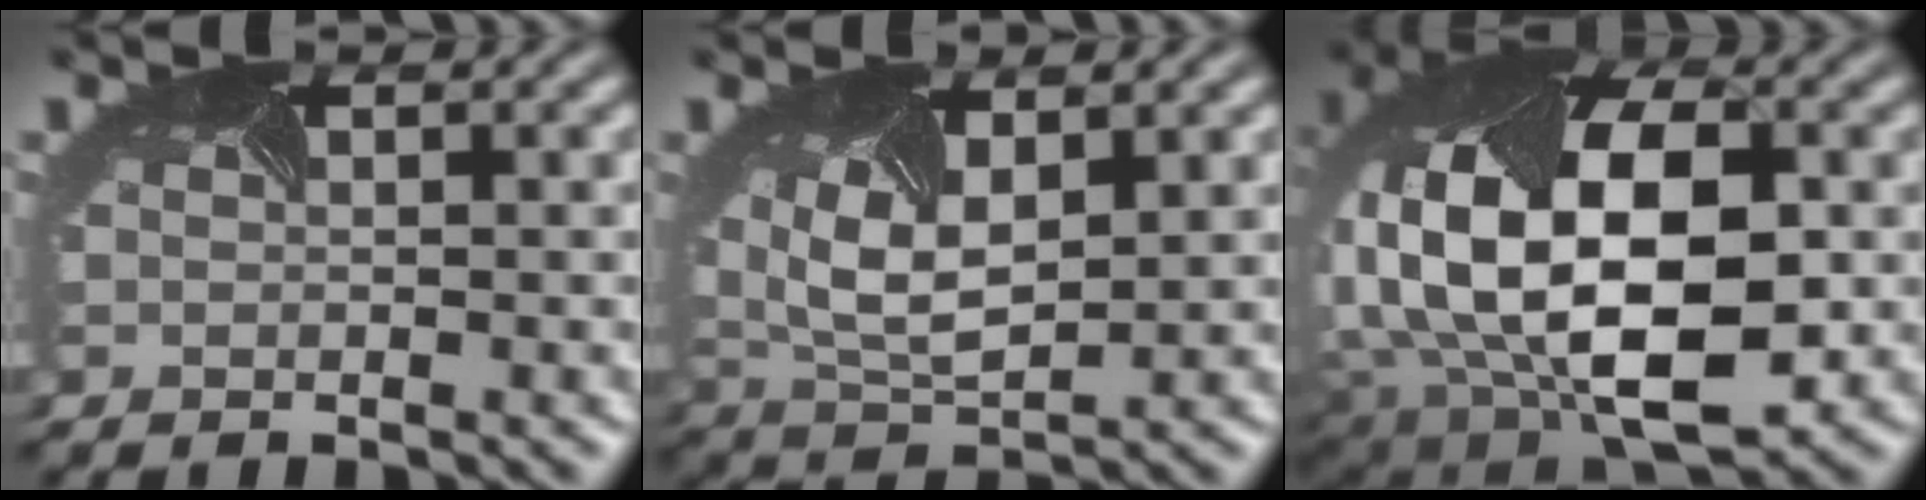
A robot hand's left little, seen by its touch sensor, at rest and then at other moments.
{"total": 6.3, "force": [1.5, 3.3, 5.1], "torque": [-0.113, -0.006, 0.029]}
{"total": 17.0, "force": [-0.4, 10.6, 13.3], "torque": [-0.263, -0.034, 0.013]}